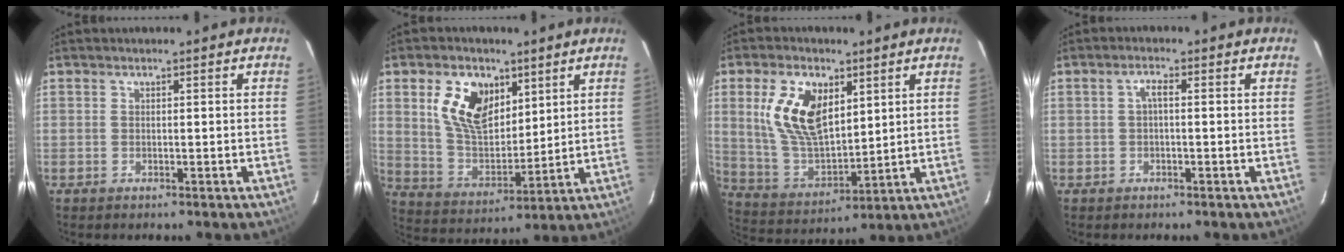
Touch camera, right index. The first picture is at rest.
{"total": 12.5, "force": [5.5, 7.7, 8.2], "torque": [-0.161, 0.016, 0.111]}
{"total": 14.4, "force": [5.2, 7.9, 10.9], "torque": [-0.218, 0.008, 0.115]}
{"total": 1.7, "force": [-0.1, 0.5, 1.6], "torque": [-0.033, 0.009, -0.003]}